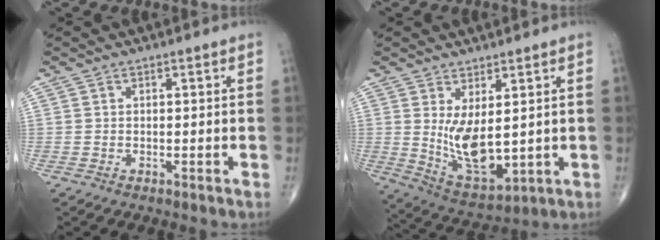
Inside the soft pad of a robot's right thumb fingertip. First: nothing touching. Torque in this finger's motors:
{"motor_torque": [-0.08, 0.76, 0.67, 0.68, 0.09]}